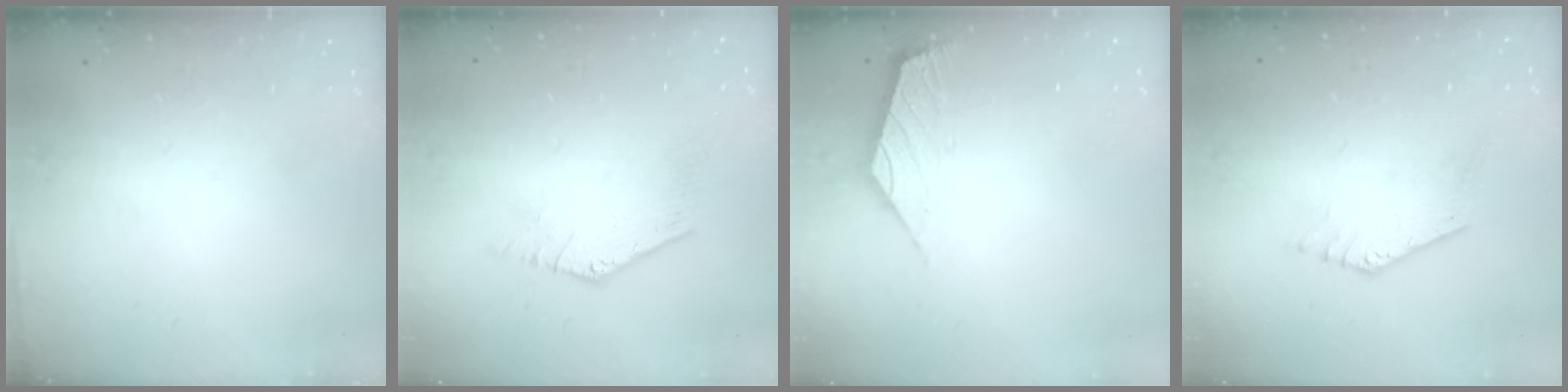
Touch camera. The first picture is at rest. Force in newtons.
{"total": 0.0}
{"total": 2.2, "press": 2.2, "slide": 0.5}
{"total": 1.1, "press": 1.1, "slide": 0.1}